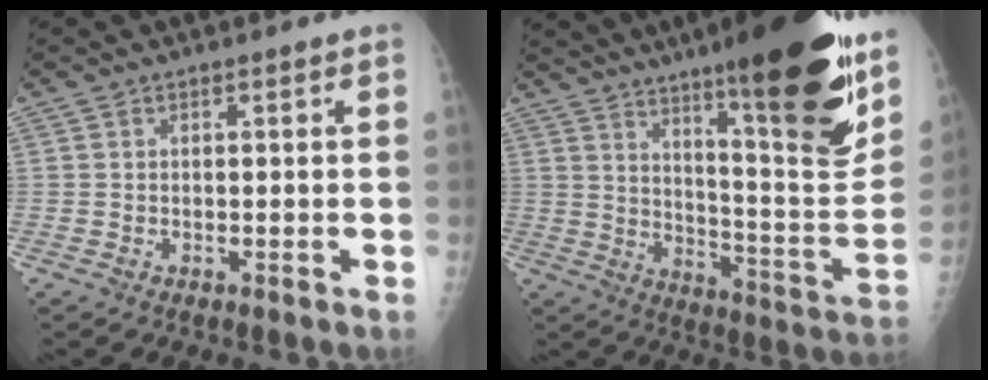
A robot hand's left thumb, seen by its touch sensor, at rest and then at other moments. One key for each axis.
{"total": 25.6, "fx": 15.4, "fy": 4.3, "fz": 20.1, "tx": -0.268, "ty": -0.075, "tz": 0.237}